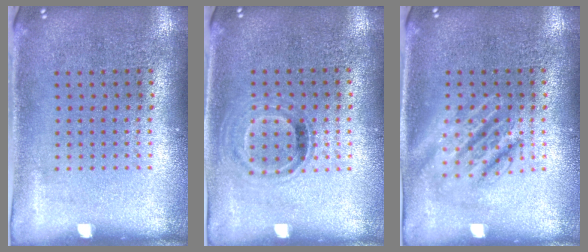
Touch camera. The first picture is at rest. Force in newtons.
{"total": 0.9, "press": 0.8, "slide": 0.3}
{"total": 1.7, "press": 1.7, "slide": 0.3}